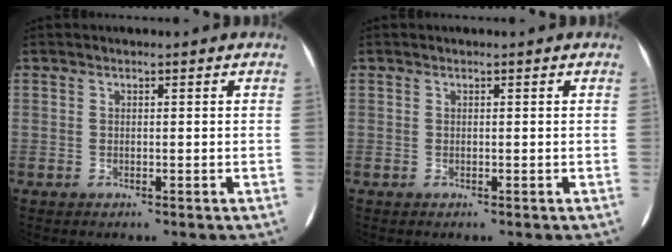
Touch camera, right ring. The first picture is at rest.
{"total": 0.0}